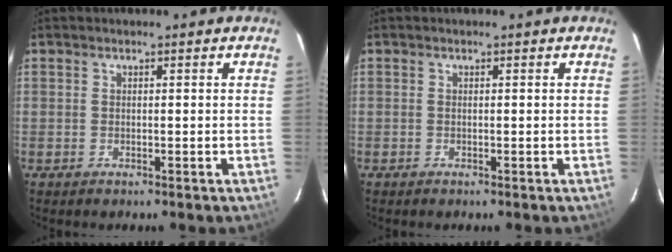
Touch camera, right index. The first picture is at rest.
{"total": 0.0}